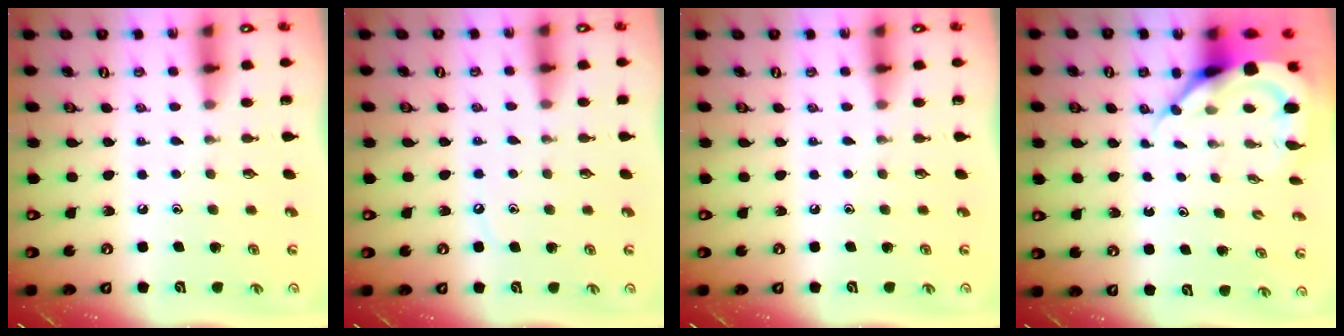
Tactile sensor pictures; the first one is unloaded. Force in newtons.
{"total": 3.4, "press": 3.3, "slide": 0.5}
{"total": 0.0}
{"total": 7.7, "press": 7.7, "slide": 0.9}